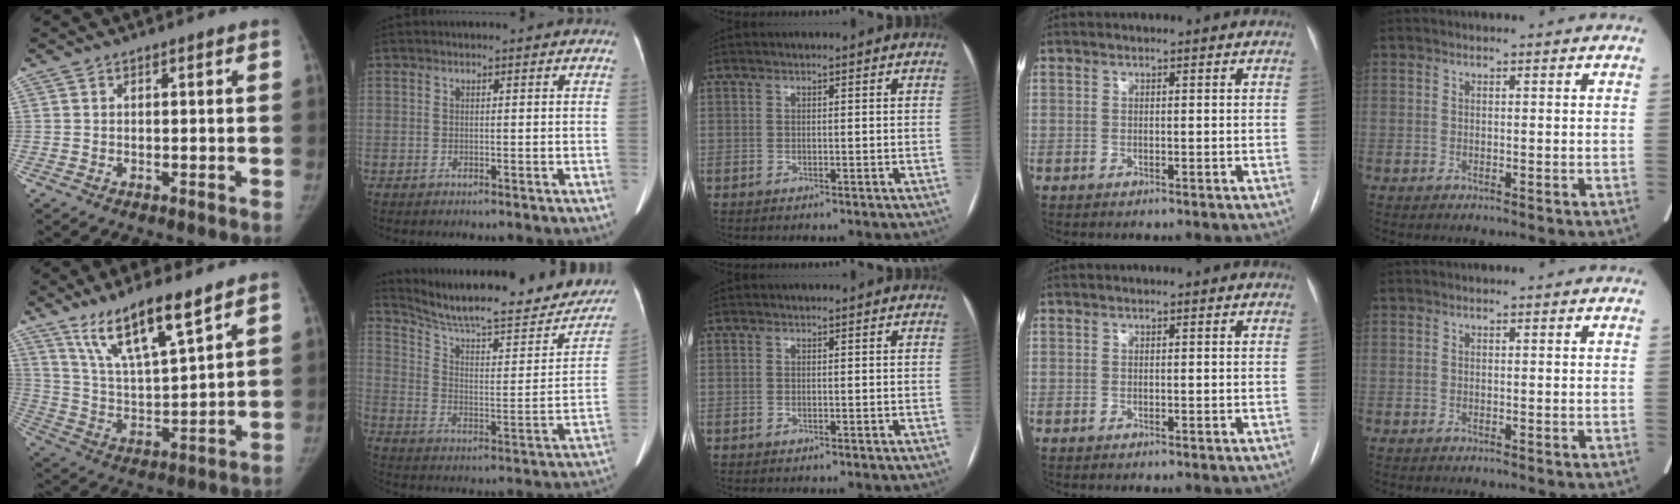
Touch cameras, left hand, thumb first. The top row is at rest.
{"thumb": {"total": 14.4, "force": [9.8, 3.1, 10.1], "torque": [-0.172, -0.051, 0.193]}, "index": {"total": 26.0, "force": [22.3, 4.7, 12.5], "torque": [-0.185, -0.028, 0.307]}}